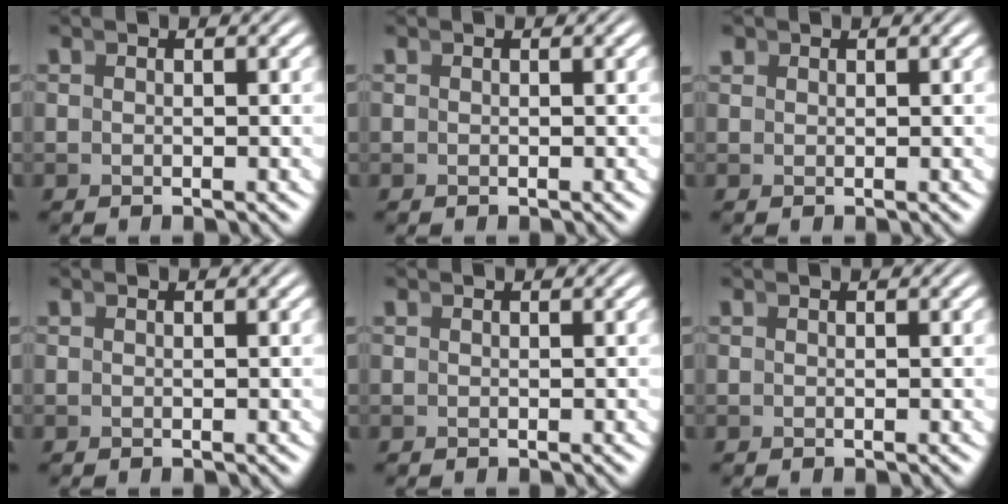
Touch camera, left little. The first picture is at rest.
{"total": 0.0}
{"total": 0.5, "force": [0.5, 0.3, -0.1], "torque": [-0.004, -0.007, 0.014]}
{"total": 0.0}
{"total": 0.0}
{"total": 0.0}